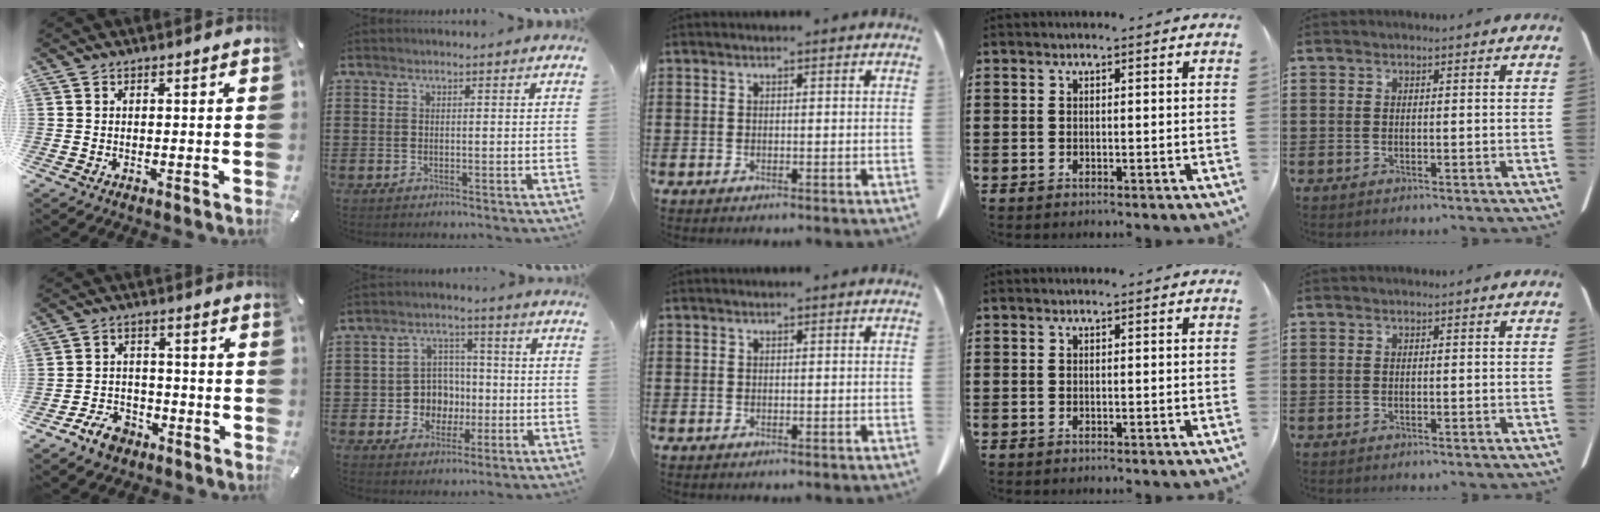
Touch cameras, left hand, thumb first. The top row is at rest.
{"thumb": {"total": 7.3, "force": [-4.8, 4.8, 2.6], "torque": [-0.053, 0.031, -0.091]}, "index": {"total": 6.7, "force": [-0.7, 6.3, 2.0], "torque": [-0.052, 0.015, -0.010]}}